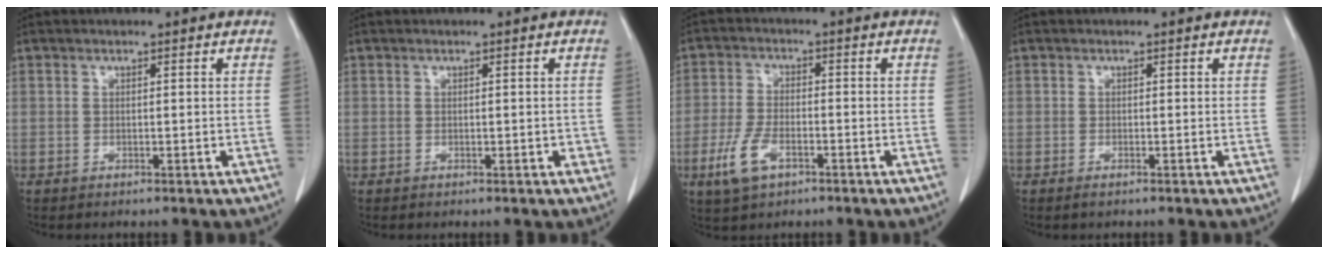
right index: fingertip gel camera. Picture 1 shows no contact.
{"total": 0.9, "force": [-0.2, 0.5, 0.7], "torque": [-0.011, 0.001, 0.001]}
{"total": 6.5, "force": [-3.1, 3.1, 4.8], "torque": [-0.111, -0.004, -0.058]}
{"total": 0.6, "force": [-0.5, 0.1, 0.4], "torque": [-0.007, -0.002, -0.007]}